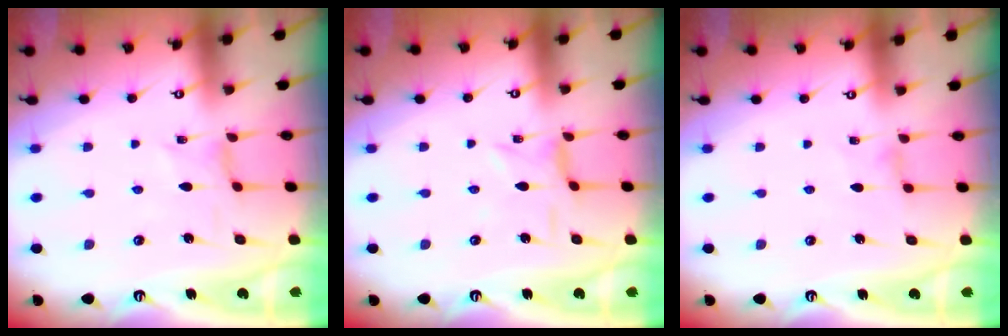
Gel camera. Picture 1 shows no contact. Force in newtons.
{"total": 0.6, "press": 0.5, "slide": 0.3}
{"total": 0.9, "press": 0.8, "slide": 0.3}